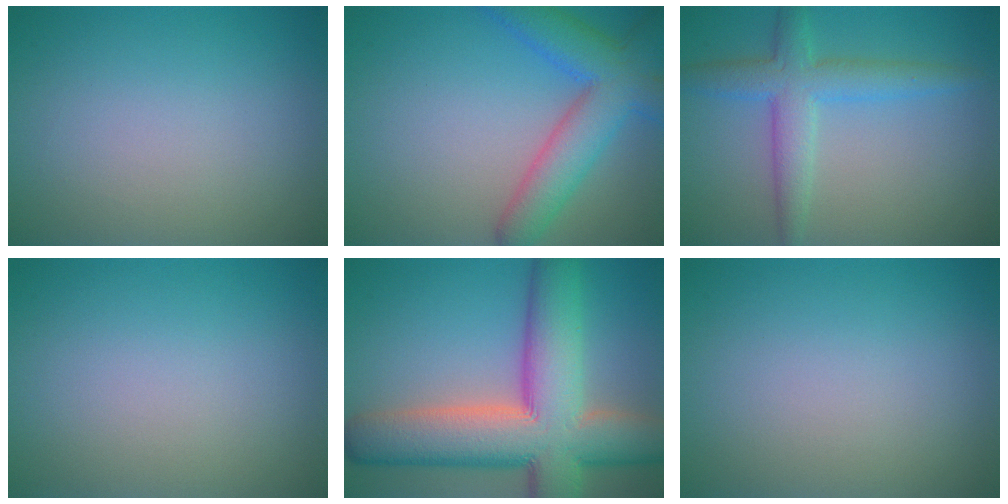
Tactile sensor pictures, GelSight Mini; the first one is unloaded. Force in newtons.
{"total": 6.7, "press": 6.7, "slide": 0.4}
{"total": 4.3, "press": 4.3, "slide": 0.0}
{"total": 0.0}
{"total": 13.3, "press": 13.2, "slide": 0.7}
{"total": 0.0}